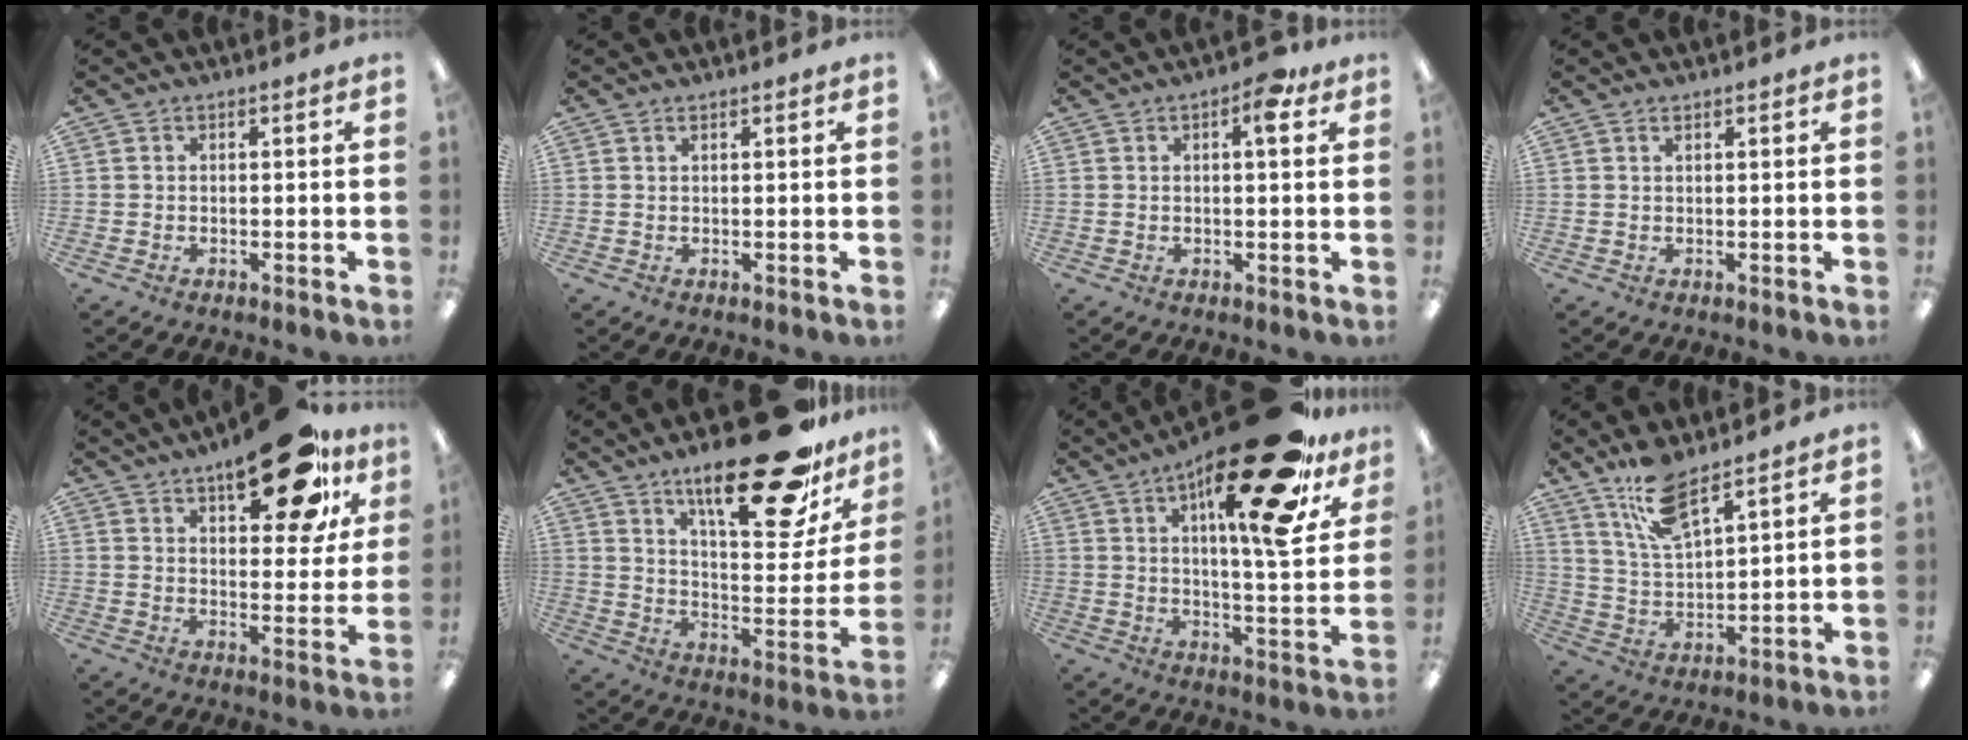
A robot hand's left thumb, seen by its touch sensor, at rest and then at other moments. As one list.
[{"total": 0.7, "force": [0.5, 0.2, 0.5], "torque": [-0.010, 0.001, 0.009]}, {"total": 5.4, "force": [2.4, 2.0, 4.4], "torque": [-0.053, -0.007, 0.032]}, {"total": 1.0, "force": [0.7, 0.3, 0.6], "torque": [-0.012, 0.000, 0.013]}, {"total": 19.7, "force": [11.7, 8.1, 13.7], "torque": [-0.172, -0.058, 0.180]}, {"total": 27.4, "force": [19.0, 8.7, 17.7], "torque": [-0.250, -0.120, 0.303]}, {"total": 25.4, "force": [15.0, 6.8, 19.3], "torque": [-0.283, -0.086, 0.229]}, {"total": 12.0, "force": [8.9, 3.9, 7.0], "torque": [-0.150, -0.030, 0.165]}]